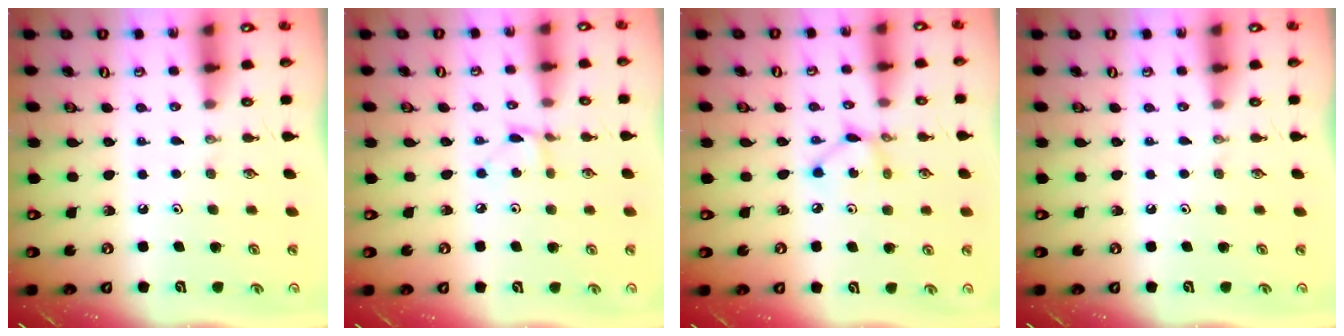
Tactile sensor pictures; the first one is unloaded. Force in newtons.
{"total": 2.6, "press": 2.6, "slide": 0.1}
{"total": 4.5, "press": 4.5, "slide": 0.2}
{"total": 0.0}